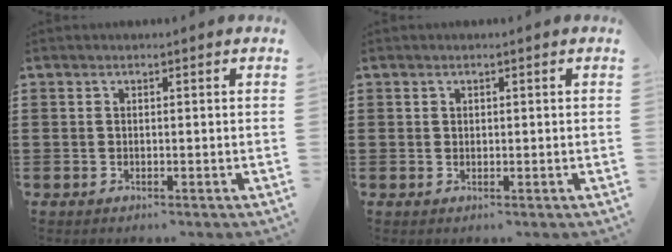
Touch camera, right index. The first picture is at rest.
{"total": 0.6, "force": [0.3, 0.5, 0.1], "torque": [-0.004, 0.002, 0.006]}